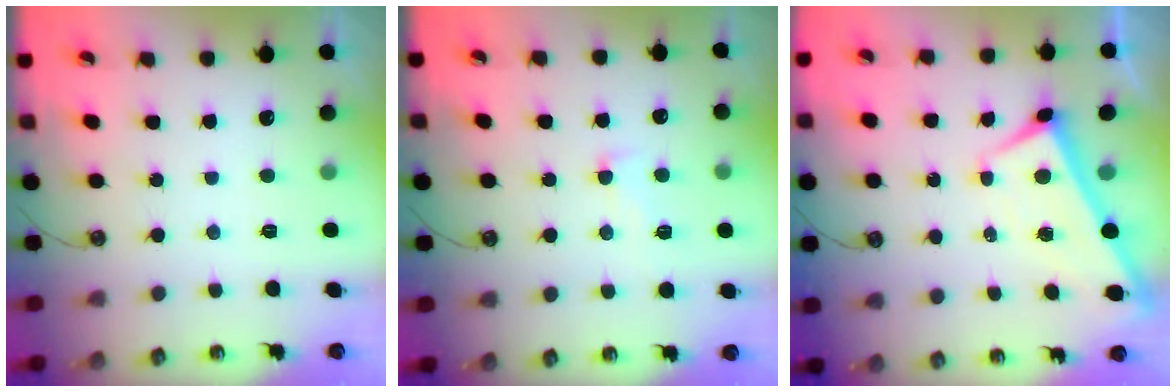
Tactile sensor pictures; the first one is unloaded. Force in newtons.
{"total": 1.8, "press": 1.4, "slide": 1.1}
{"total": 2.1, "press": 2.1, "slide": 0.3}